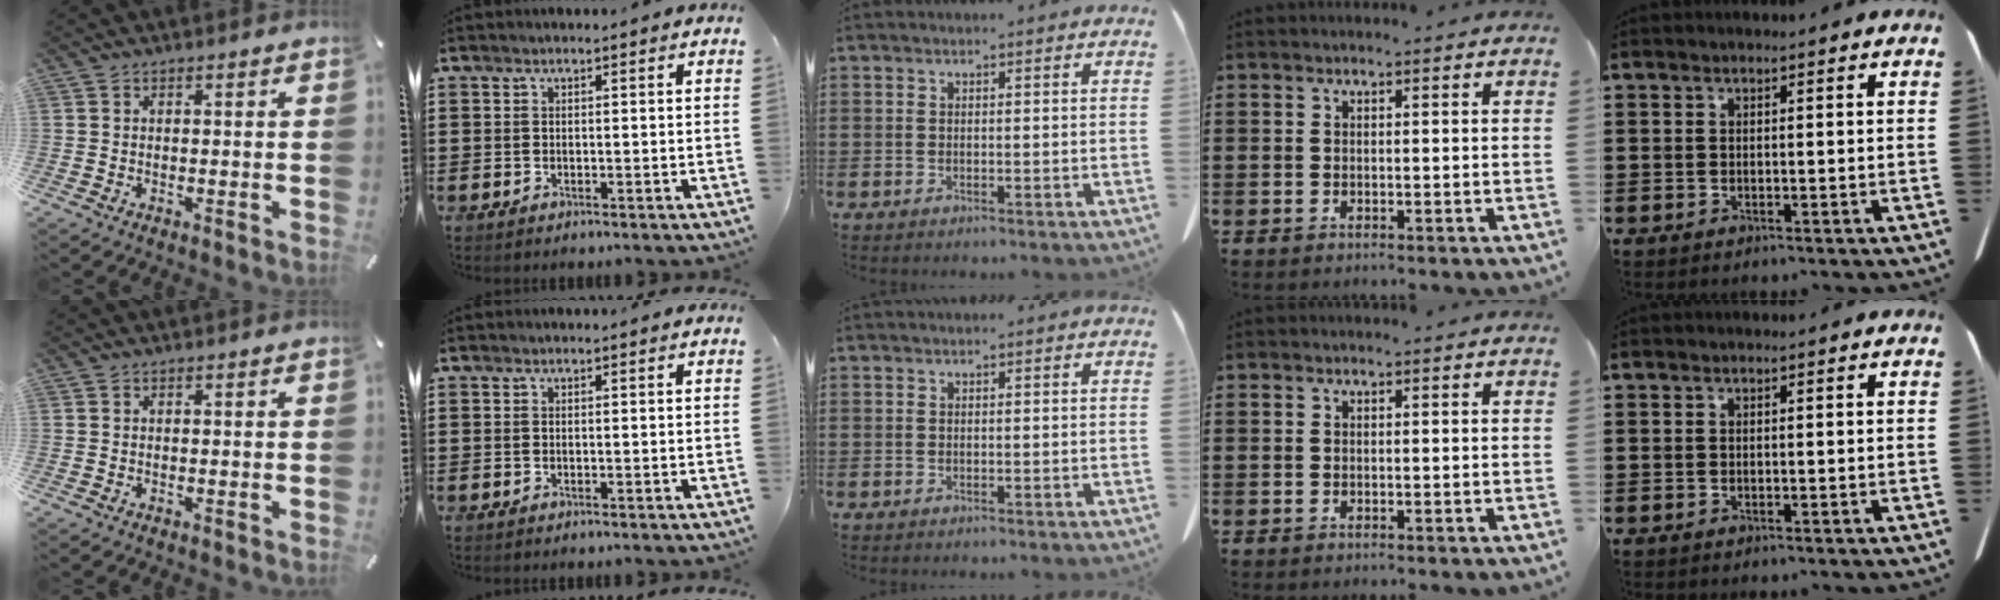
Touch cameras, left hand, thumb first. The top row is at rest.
{}